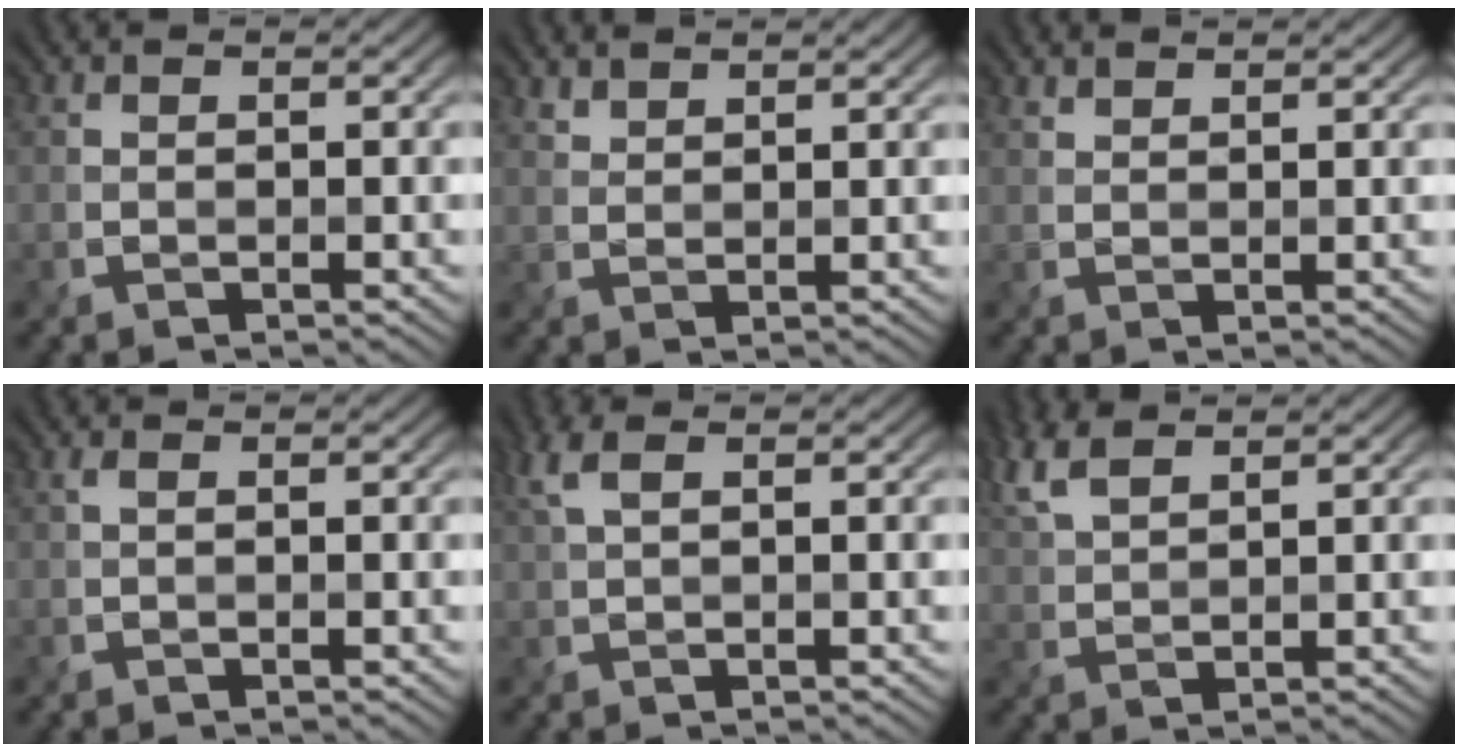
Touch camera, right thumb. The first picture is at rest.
{"total": 2.3, "force": [2.1, 0.5, 0.8], "torque": [-0.016, -0.001, 0.047]}
{"total": 1.7, "force": [1.6, 0.3, 0.5], "torque": [-0.015, -0.001, 0.034]}
{"total": 0.6, "force": [0.0, 0.2, 0.5], "torque": [-0.014, 0.001, 0.000]}
{"total": 2.6, "force": [1.1, 0.8, 2.2], "torque": [-0.059, 0.010, 0.023]}
{"total": 5.2, "force": [3.6, 1.5, 3.4], "torque": [-0.094, 0.015, 0.080]}